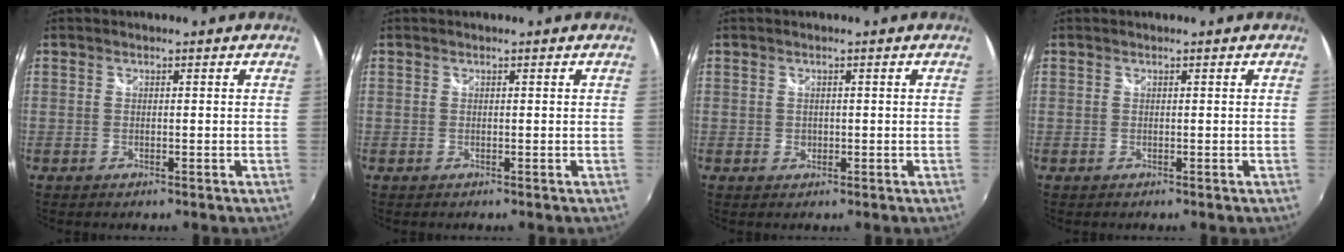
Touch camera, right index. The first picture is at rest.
{"total": 0.0}
{"total": 1.1, "force": [-0.1, 1.1, 0.3], "torque": [-0.002, -0.001, -0.001]}
{"total": 0.0}